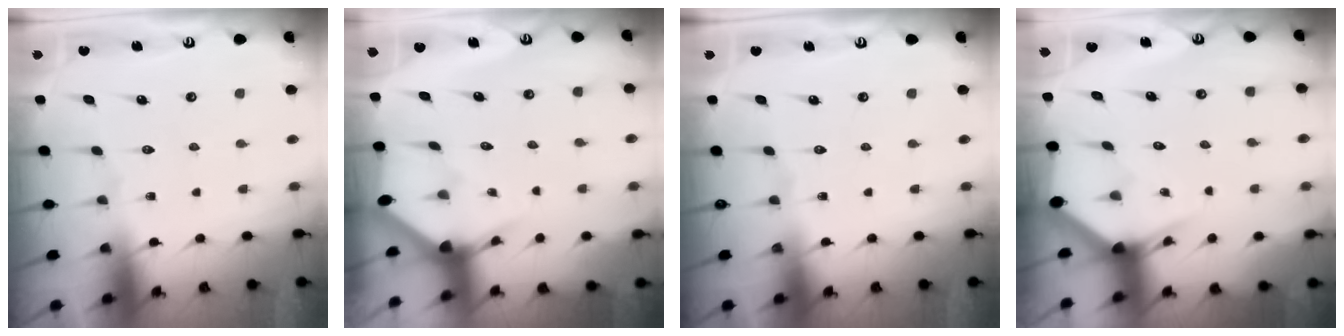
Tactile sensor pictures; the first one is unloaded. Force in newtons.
{"total": 2.9, "press": 2.9, "slide": 0.2}
{"total": 0.0}
{"total": 3.0, "press": 3.0, "slide": 0.1}